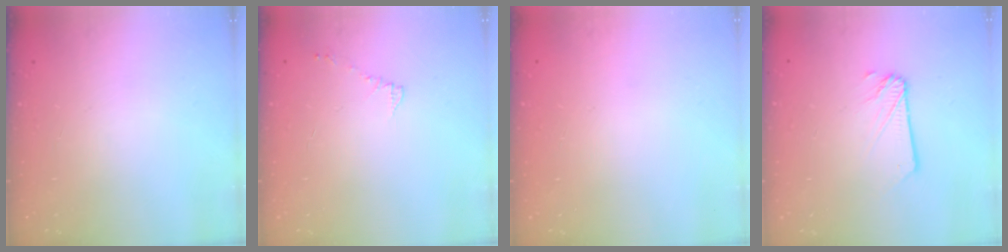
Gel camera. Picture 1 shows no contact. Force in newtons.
{"total": 4.3, "press": 4.3, "slide": 0.6}
{"total": 0.0}
{"total": 1.9, "press": 1.9, "slide": 0.3}